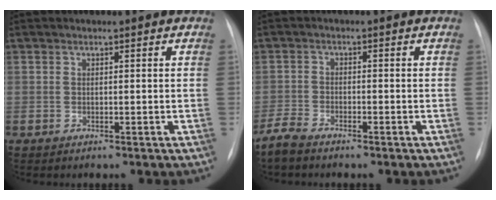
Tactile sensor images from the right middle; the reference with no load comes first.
{"total": 3.2, "force": [-2.8, 0.7, 1.3], "torque": [-0.032, -0.007, -0.055]}